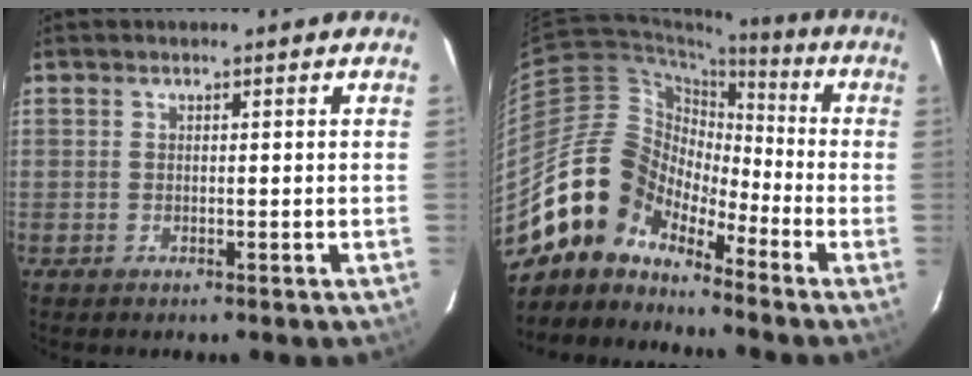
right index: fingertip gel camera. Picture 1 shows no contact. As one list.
[{"total": 12.7, "force": [-9.9, 7.3, 3.0], "torque": [-0.060, 0.033, -0.202]}]